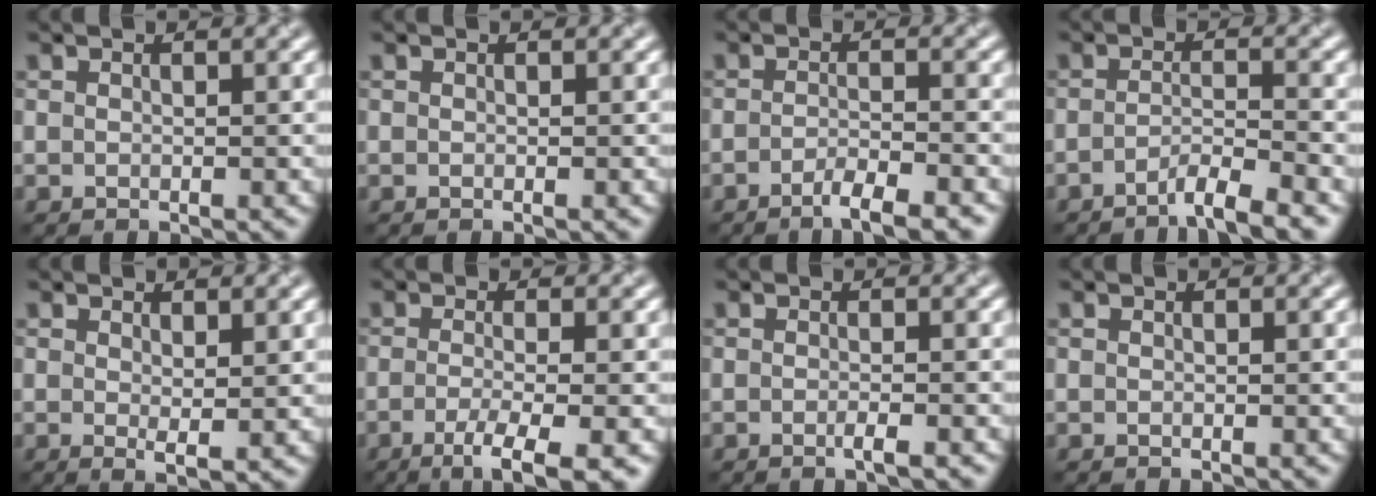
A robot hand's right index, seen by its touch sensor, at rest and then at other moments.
{"total": 0.0}
{"total": 3.3, "force": [-2.2, 0.7, 2.4], "torque": [-0.036, 0.002, -0.045]}
{"total": 3.2, "force": [-2.3, 0.4, 2.2], "torque": [-0.030, 0.004, -0.051]}
{"total": 1.7, "force": [0.7, 0.4, 1.5], "torque": [-0.023, -0.010, 0.014]}
{"total": 4.8, "force": [-2.2, 1.0, 4.1], "torque": [-0.067, -0.006, -0.043]}
{"total": 1.3, "force": [-0.5, 0.2, 1.2], "torque": [-0.016, -0.002, -0.012]}
{"total": 0.0}